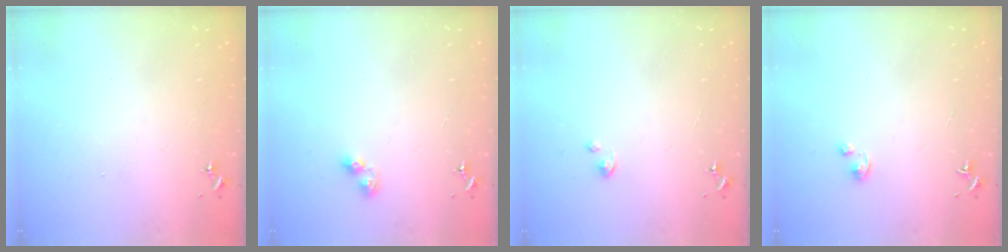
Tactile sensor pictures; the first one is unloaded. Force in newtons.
{"total": 5.7, "press": 5.7, "slide": 0.5}
{"total": 1.8, "press": 1.8, "slide": 0.2}
{"total": 2.6, "press": 2.6, "slide": 0.2}